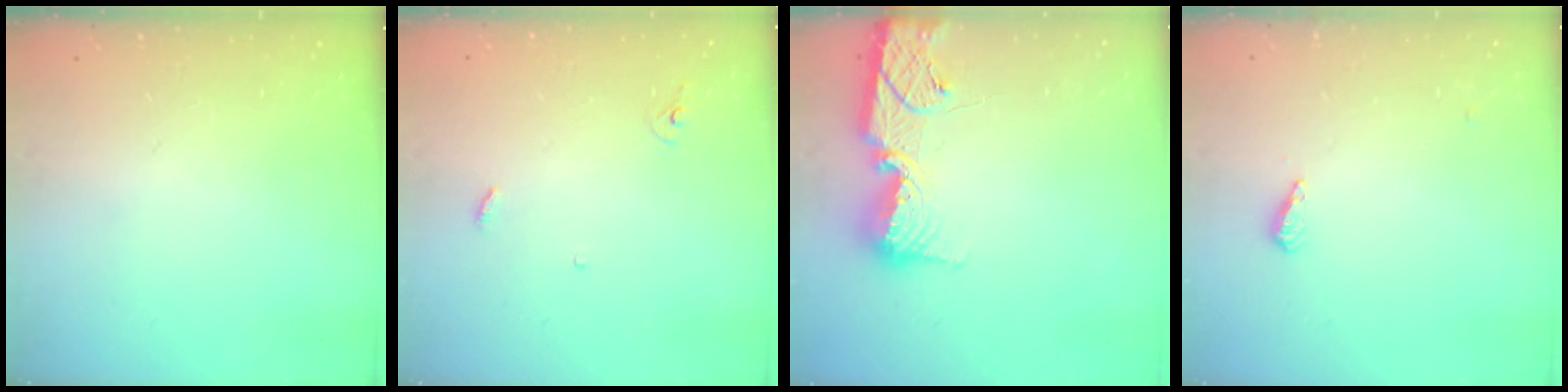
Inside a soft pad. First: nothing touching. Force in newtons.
{"total": 2.9, "press": 2.9, "slide": 0.2}
{"total": 14.0, "press": 14.0, "slide": 1.1}
{"total": 3.5, "press": 3.5, "slide": 0.4}